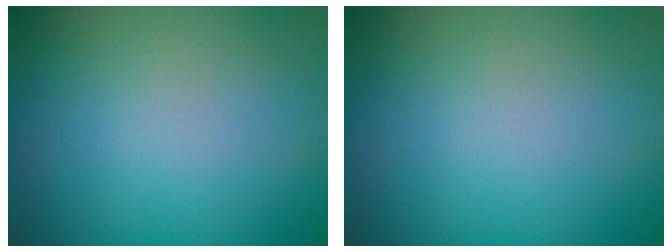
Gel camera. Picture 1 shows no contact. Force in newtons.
{"total": 0.0}